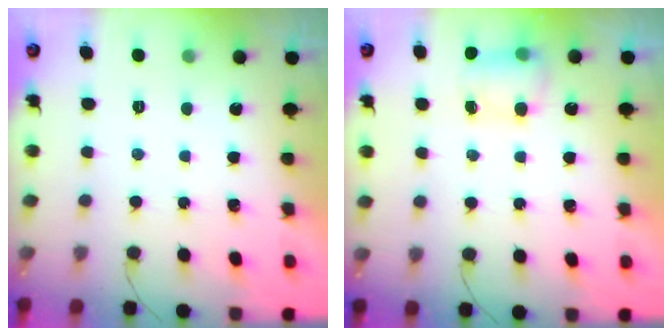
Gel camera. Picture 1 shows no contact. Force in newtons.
{"total": 5.8, "press": 5.6, "slide": 1.5}